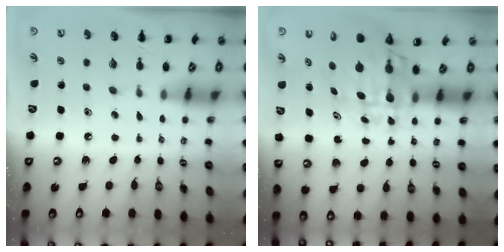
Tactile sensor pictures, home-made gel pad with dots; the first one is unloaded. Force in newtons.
{"total": 8.1, "press": 7.7, "slide": 2.5}